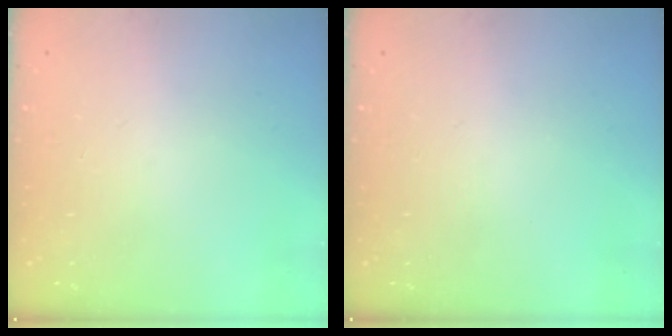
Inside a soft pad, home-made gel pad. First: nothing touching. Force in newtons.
{"total": 0.0}